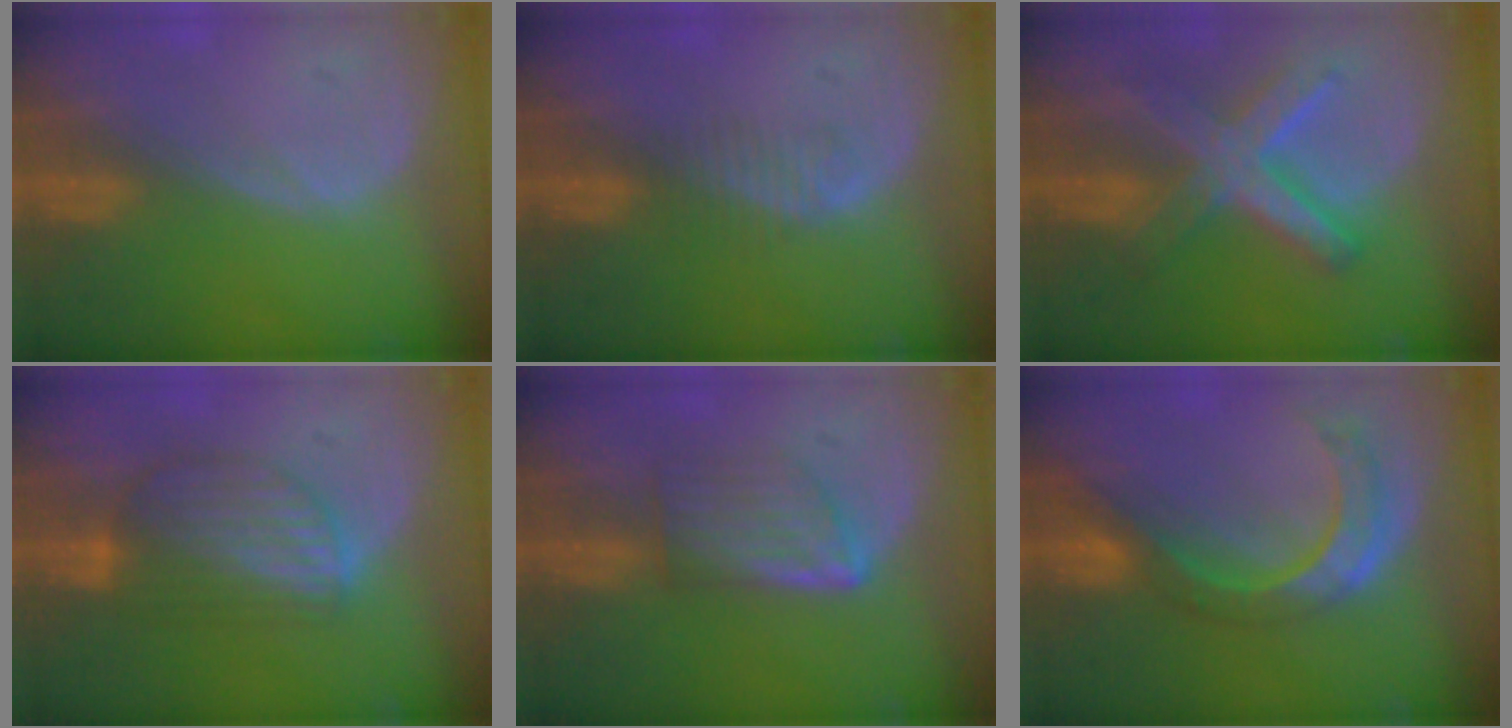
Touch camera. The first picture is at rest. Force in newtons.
{"total": 2.2, "press": 2.0, "slide": 0.9}
{"total": 8.7, "press": 8.6, "slide": 0.8}
{"total": 7.4, "press": 7.2, "slide": 1.7}
{"total": 5.8, "press": 5.3, "slide": 2.3}
{"total": 8.5, "press": 7.2, "slide": 4.5}